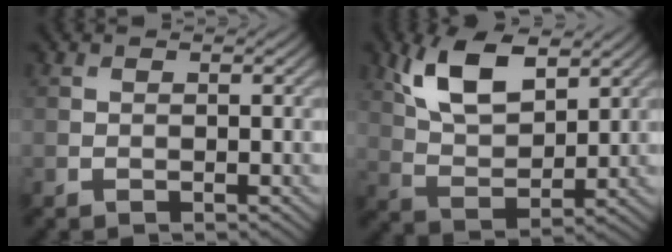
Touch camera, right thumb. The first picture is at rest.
{"total": 9.6, "force": [4.9, 4.6, 6.9], "torque": [-0.150, 0.003, 0.098]}